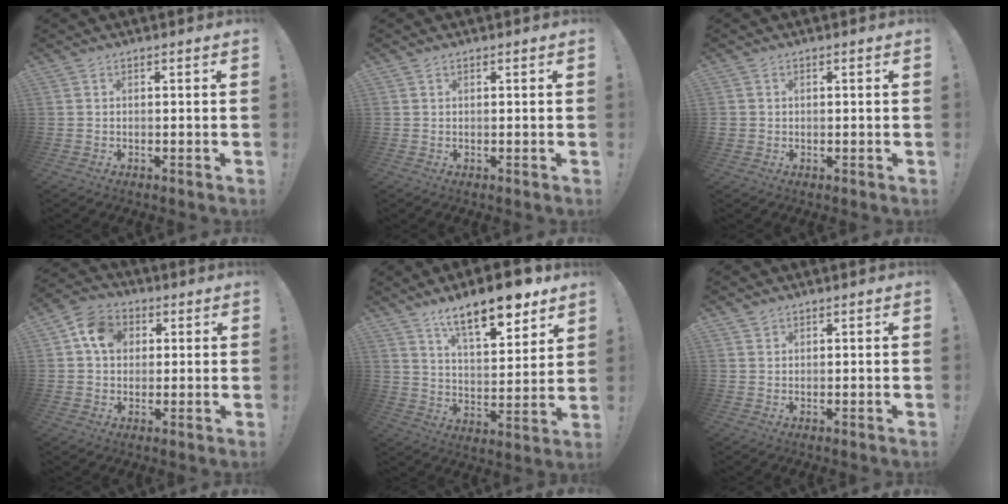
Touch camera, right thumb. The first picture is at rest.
{"total": 0.5, "force": [0.4, 0.2, 0.2], "torque": [0.003, -0.002, 0.007]}
{"total": 1.2, "force": [0.1, 1.2, 0.3], "torque": [-0.005, 0.003, 0.003]}
{"total": 10.6, "force": [3.0, 8.6, 5.3], "torque": [-0.080, 0.005, 0.059]}
{"total": 15.8, "force": [10.9, 5.1, 10.3], "torque": [-0.158, -0.070, 0.181]}
{"total": 1.3, "force": [1.2, 0.6, 0.3], "torque": [0.003, -0.005, 0.021]}